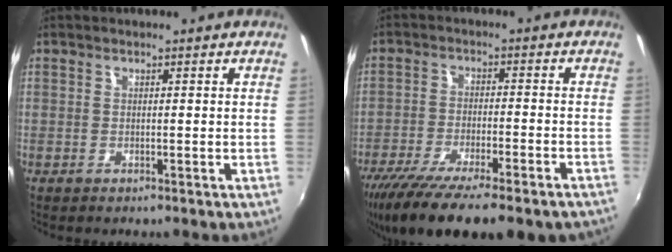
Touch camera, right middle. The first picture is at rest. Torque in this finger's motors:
{"motor_torque": [1.30, -0.84, 0.36, 0.21]}